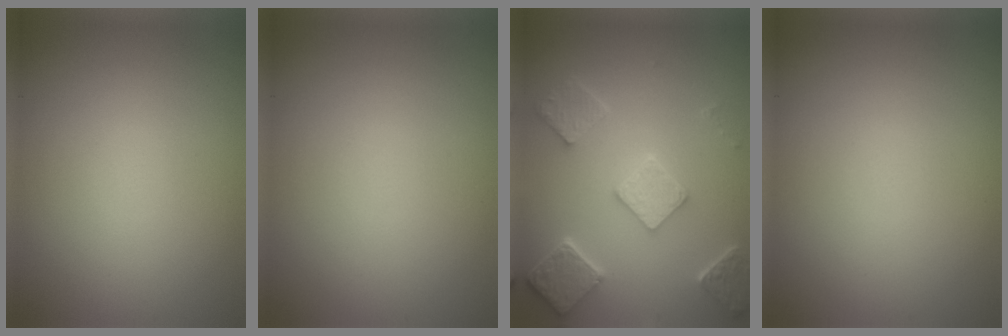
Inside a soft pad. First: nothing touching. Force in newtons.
{"total": 0.0}
{"total": 5.4, "press": 4.2, "slide": 3.4}
{"total": 0.0}